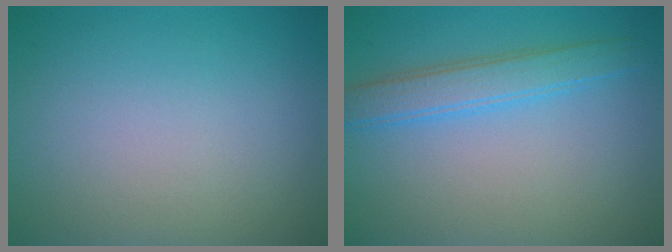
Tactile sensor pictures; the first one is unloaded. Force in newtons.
{"total": 2.4, "press": 2.4, "slide": 0.2}